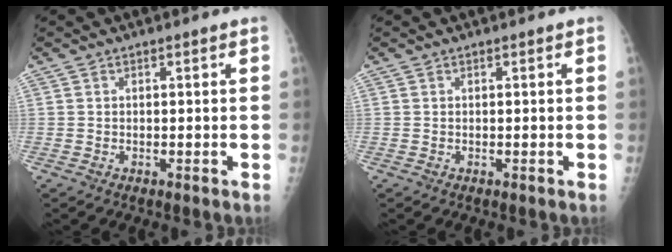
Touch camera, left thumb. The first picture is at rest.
{"total": 0.0}